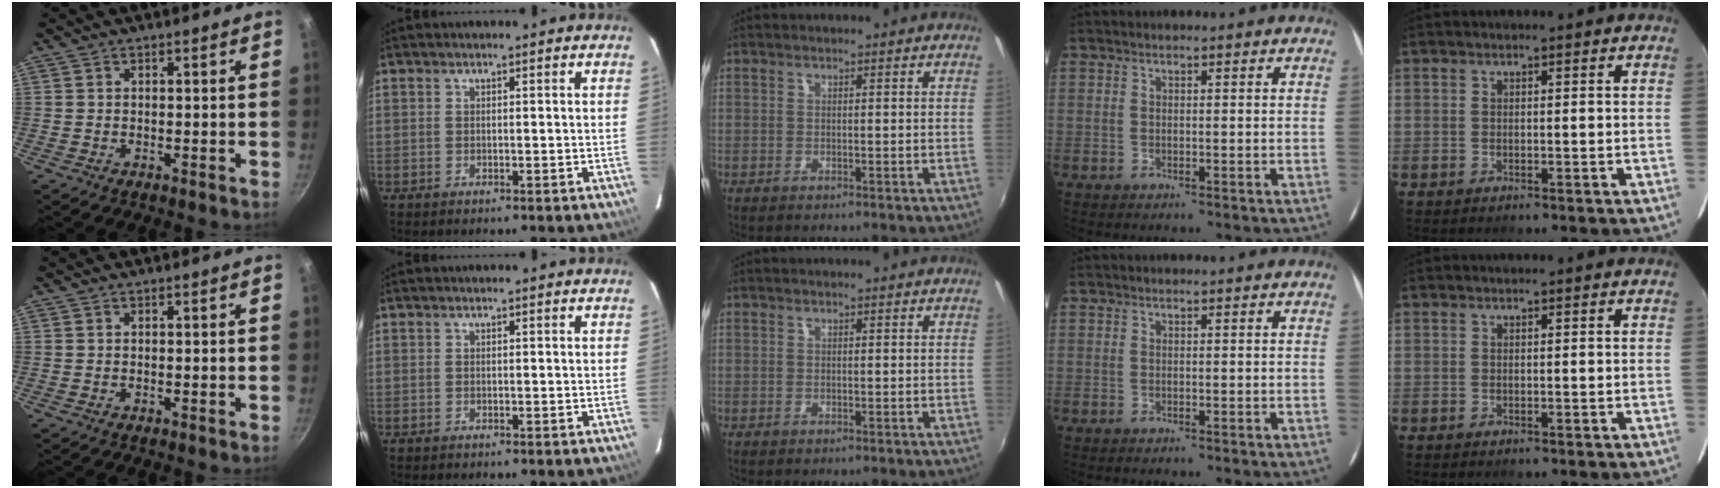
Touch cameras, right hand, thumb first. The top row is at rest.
{}